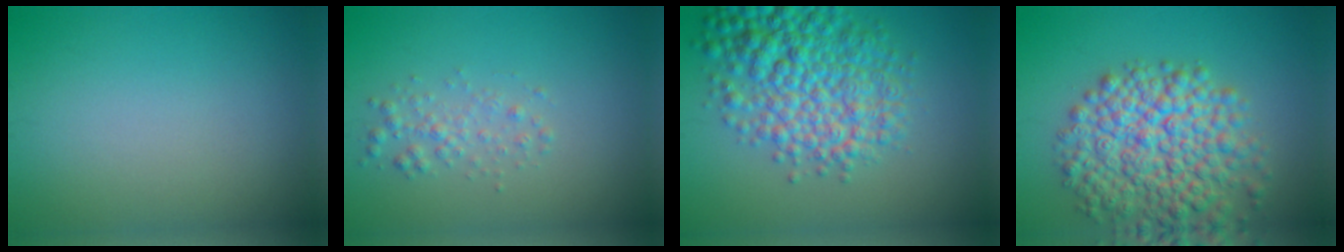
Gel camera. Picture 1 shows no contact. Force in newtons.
{"total": 1.7, "press": 1.7, "slide": 0.0}
{"total": 8.2, "press": 8.2, "slide": 0.3}
{"total": 9.0, "press": 9.0, "slide": 0.4}